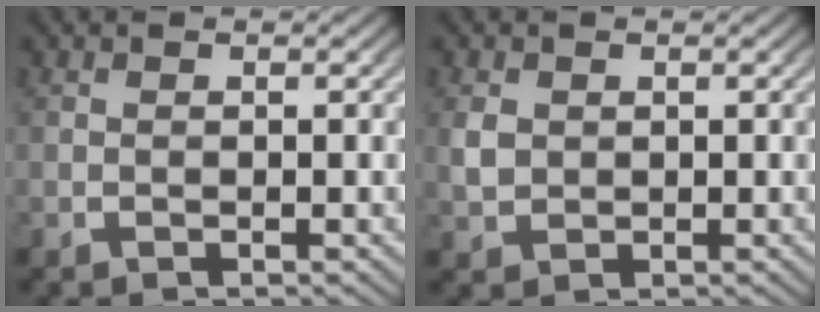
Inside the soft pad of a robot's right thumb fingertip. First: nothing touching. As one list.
[{"total": 1.8, "force": [0.4, 1.5, 0.8], "torque": [-0.020, -0.002, 0.016]}]